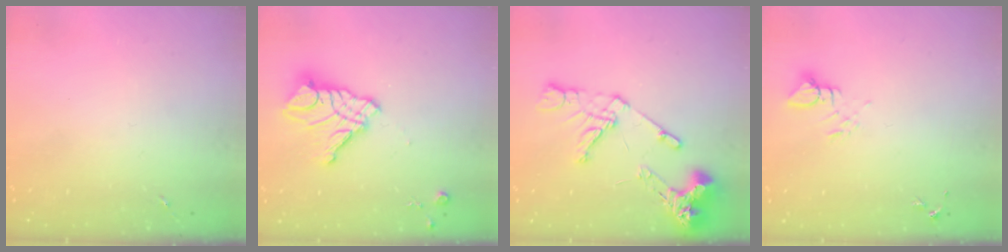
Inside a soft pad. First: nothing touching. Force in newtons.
{"total": 15.1, "press": 15.0, "slide": 1.4}
{"total": 15.7, "press": 15.5, "slide": 1.9}
{"total": 3.8, "press": 3.8, "slide": 0.2}